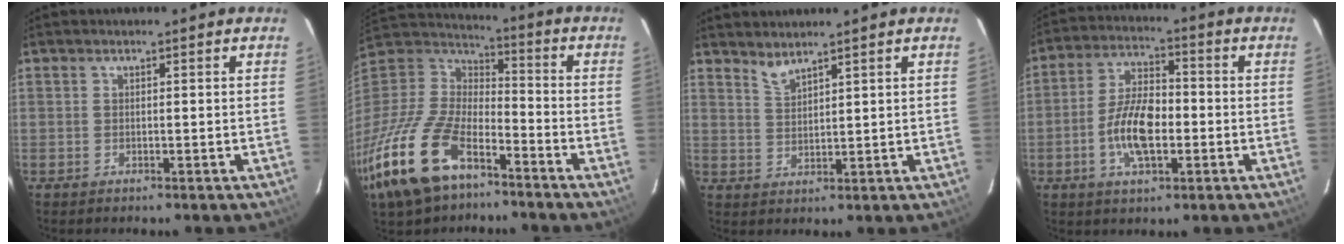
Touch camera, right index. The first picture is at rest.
{"total": 26.3, "force": [-15.9, 13.1, 16.3], "torque": [-0.379, -0.036, -0.285]}
{"total": 2.9, "force": [2.7, 0.2, 1.0], "torque": [-0.020, -0.002, 0.051]}
{"total": 10.5, "force": [-2.7, 4.9, 8.9], "torque": [-0.179, 0.007, -0.048]}